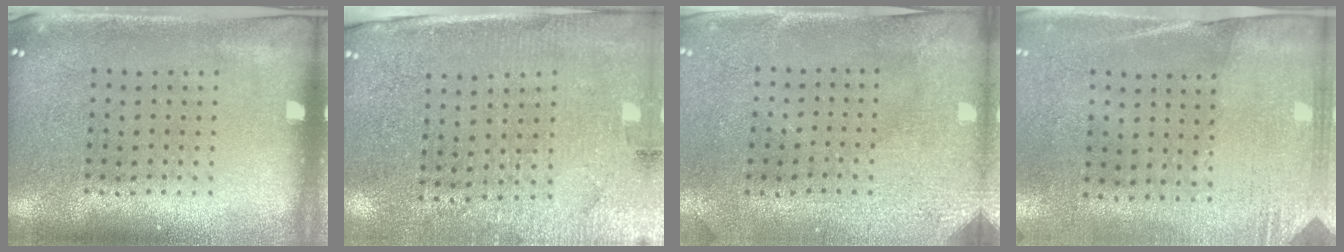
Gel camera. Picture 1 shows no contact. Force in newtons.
{"total": 3.1, "press": 2.9, "slide": 1.1}
{"total": 3.0, "press": 2.3, "slide": 1.9}
{"total": 2.6, "press": 2.3, "slide": 1.4}